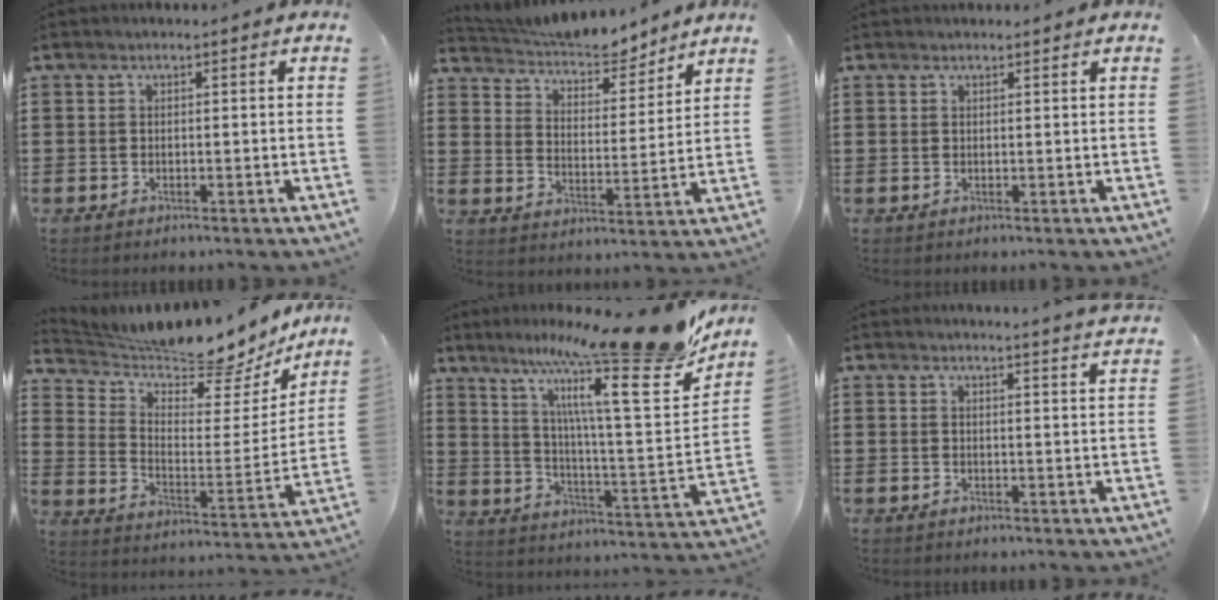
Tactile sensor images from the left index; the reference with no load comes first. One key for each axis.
{"total": 5.5, "fx": 5.3, "fy": 1.2, "fz": 0.8, "tx": -0.044, "ty": -0.032, "tz": 0.090}
{"total": 0.9, "fx": 0.8, "fy": 0.2, "fz": -0.2, "tx": 0.001, "ty": 0.001, "tz": 0.016}
{"total": 6.9, "fx": 6.9, "fy": 0.1, "fz": 0.6, "tx": -0.027, "ty": -0.076, "tz": 0.108}
{"total": 20.6, "fx": 15.3, "fy": 1.9, "fz": 13.6, "tx": -0.242, "ty": -0.101, "tz": 0.238}
{"total": 2.6, "fx": 2.5, "fy": -0.6, "fz": 0.1, "tx": 0.000, "ty": -0.015, "tz": 0.045}